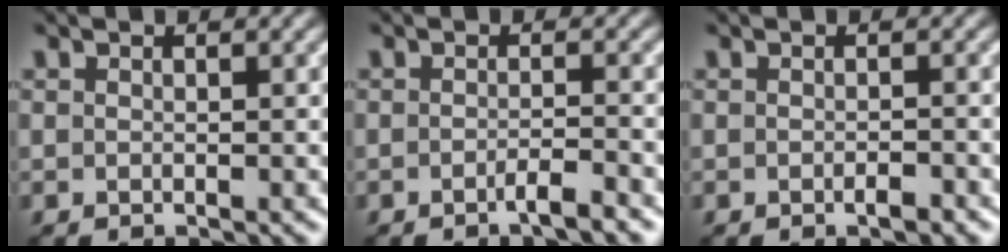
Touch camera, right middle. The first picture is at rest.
{"total": 1.9, "force": [-1.1, 0.3, 1.6], "torque": [-0.018, 0.004, -0.025]}
{"total": 1.1, "force": [-0.6, 0.3, 0.9], "torque": [-0.015, -0.001, -0.008]}